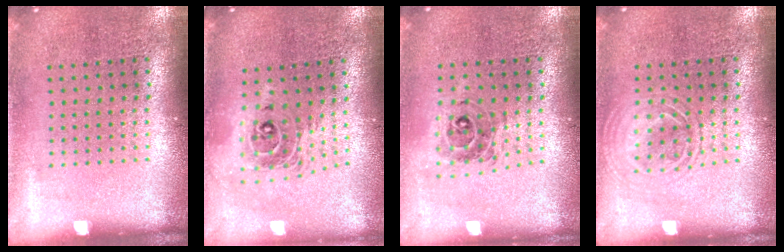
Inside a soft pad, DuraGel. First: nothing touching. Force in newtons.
{"total": 2.0, "press": 1.6, "slide": 1.3}
{"total": 0.7, "press": 0.7, "slide": 0.2}
{"total": 1.2, "press": 1.2, "slide": 0.1}